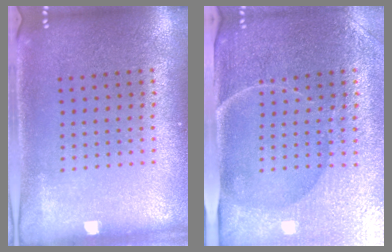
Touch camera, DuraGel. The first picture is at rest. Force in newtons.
{"total": 4.6, "press": 4.1, "slide": 2.2}